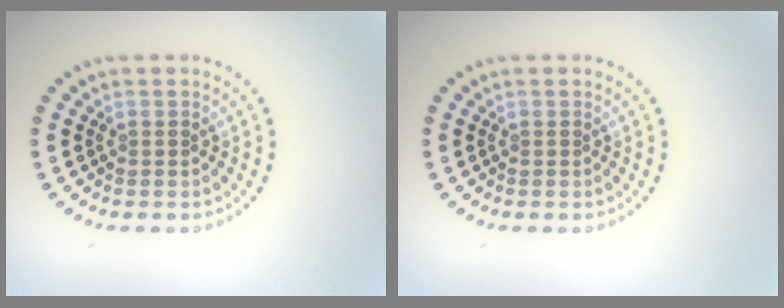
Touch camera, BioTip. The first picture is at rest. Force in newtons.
{"total": 0.0}